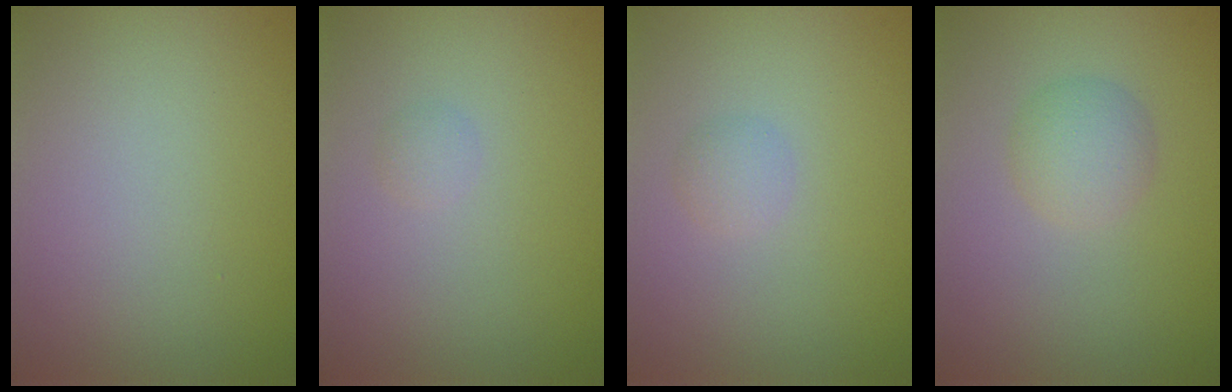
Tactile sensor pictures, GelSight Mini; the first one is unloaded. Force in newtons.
{"total": 0.7, "press": 0.7, "slide": 0.0}
{"total": 1.1, "press": 1.1, "slide": 0.1}
{"total": 2.2, "press": 2.2, "slide": 0.1}